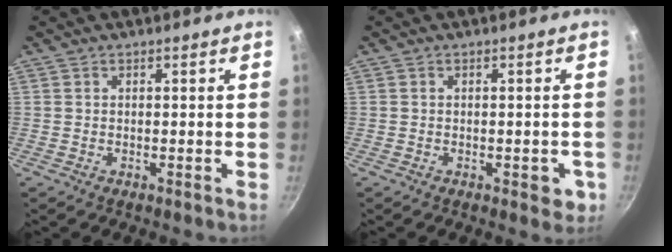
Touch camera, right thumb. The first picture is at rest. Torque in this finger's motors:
{"motor_torque": [-0.16, 0.02, -0.18, 0.07, 0.07]}